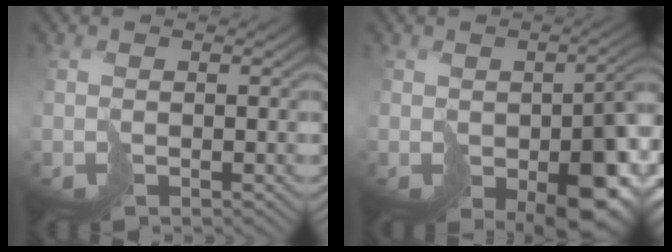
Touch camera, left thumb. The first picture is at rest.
{"total": 11.1, "force": [-3.8, 6.1, 8.5], "torque": [-0.108, -0.043, -0.039]}